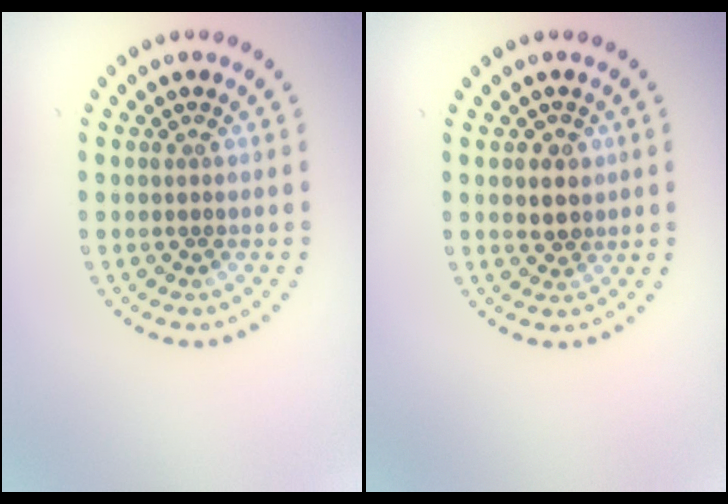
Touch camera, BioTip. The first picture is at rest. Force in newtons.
{"total": 2.4, "press": 2.3, "slide": 0.8}